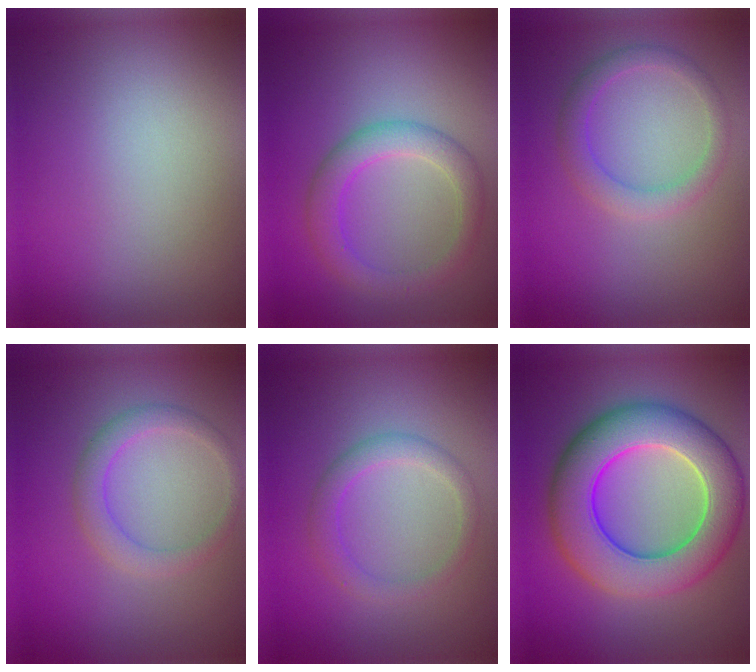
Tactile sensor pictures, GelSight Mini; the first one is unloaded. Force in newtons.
{"total": 3.5, "press": 3.5, "slide": 0.0}
{"total": 2.4, "press": 2.4, "slide": 0.1}
{"total": 2.4, "press": 2.4, "slide": 0.1}
{"total": 2.2, "press": 2.2, "slide": 0.1}
{"total": 10.0, "press": 10.0, "slide": 0.4}